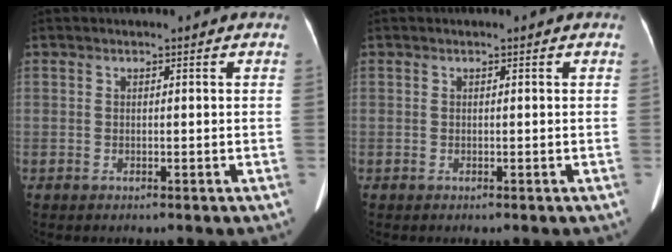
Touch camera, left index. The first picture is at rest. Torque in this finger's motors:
{"motor_torque": [0.03, 0.03, 0.01, 0.01]}